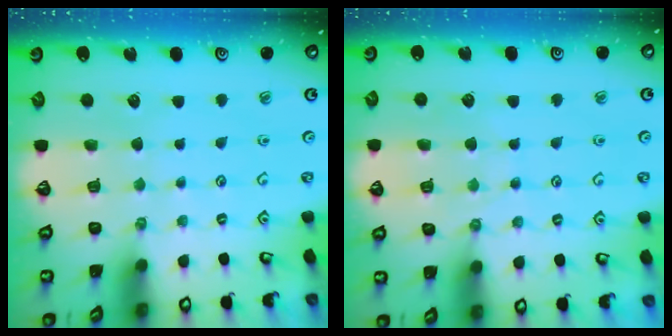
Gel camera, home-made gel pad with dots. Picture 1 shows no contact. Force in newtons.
{"total": 5.5, "press": 5.4, "slide": 0.7}